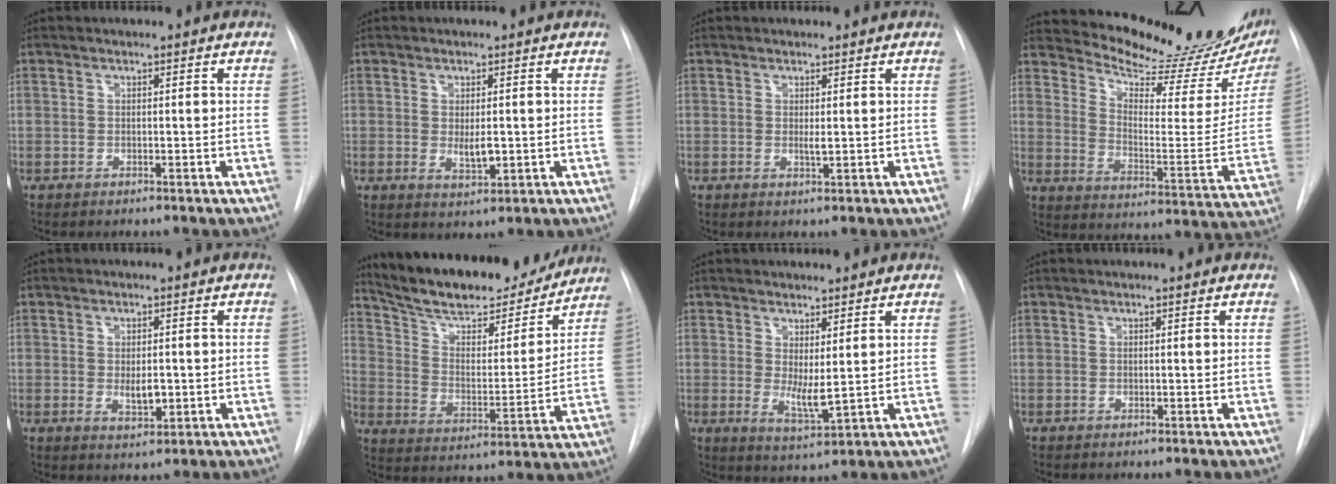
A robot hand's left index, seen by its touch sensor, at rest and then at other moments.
{"total": 2.9, "force": [0.1, 1.1, 2.6], "torque": [-0.047, -0.008, 0.006]}
{"total": 0.9, "force": [0.3, 0.2, 0.9], "torque": [-0.021, -0.003, 0.007]}
{"total": 21.4, "force": [19.8, 2.3, 8.0], "torque": [-0.125, -0.094, 0.263]}
{"total": 3.2, "force": [-0.2, 1.5, 2.8], "torque": [-0.046, -0.006, 0.003]}
{"total": 22.1, "force": [19.7, 4.9, 8.9], "torque": [-0.142, -0.010, 0.295]}
{"total": 4.4, "force": [1.0, 1.0, 4.1], "torque": [-0.076, -0.014, 0.029]}
{"total": 1.2, "force": [1.2, -0.1, 0.2], "torque": [-0.008, 0.013, 0.018]}